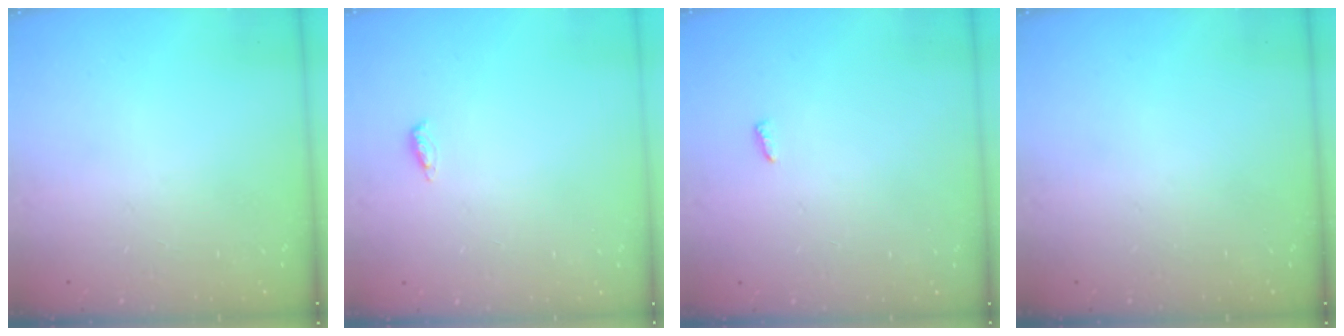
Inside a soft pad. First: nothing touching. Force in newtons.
{"total": 3.8, "press": 3.6, "slide": 1.2}
{"total": 3.5, "press": 3.5, "slide": 0.3}
{"total": 0.0}